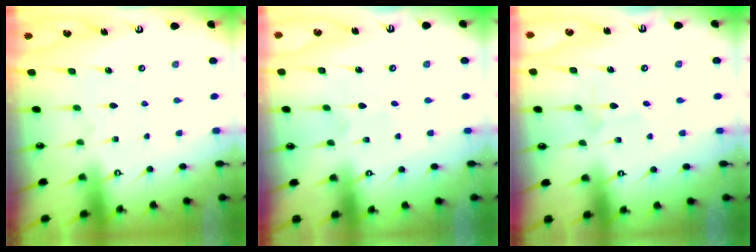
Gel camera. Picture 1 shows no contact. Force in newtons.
{"total": 1.0, "press": 1.0, "slide": 0.0}
{"total": 2.2, "press": 2.1, "slide": 0.3}